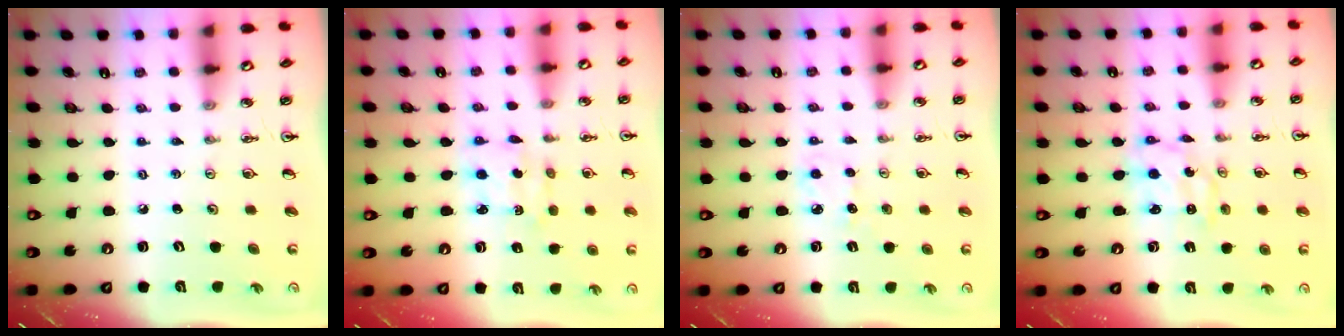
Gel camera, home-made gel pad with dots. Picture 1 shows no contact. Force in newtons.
{"total": 2.5, "press": 2.5, "slide": 0.3}
{"total": 5.3, "press": 5.3, "slide": 0.5}
{"total": 3.6, "press": 3.6, "slide": 0.3}